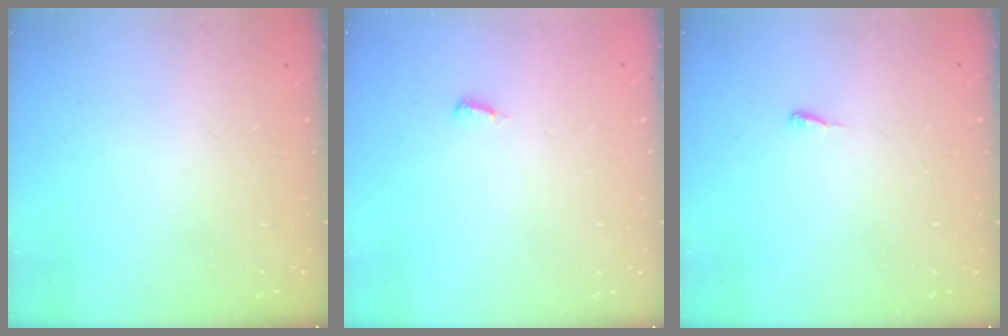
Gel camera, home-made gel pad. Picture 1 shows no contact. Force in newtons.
{"total": 3.8, "press": 3.8, "slide": 0.4}
{"total": 4.4, "press": 4.4, "slide": 0.5}